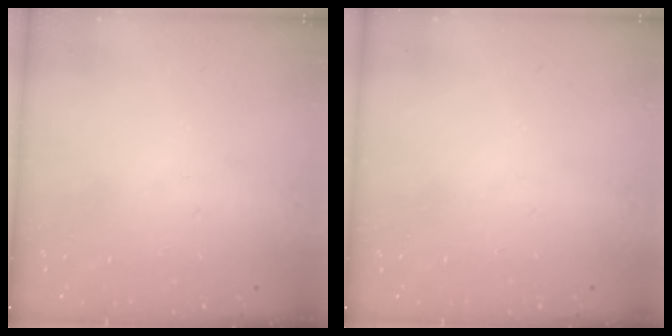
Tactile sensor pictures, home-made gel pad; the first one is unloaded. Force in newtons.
{"total": 0.0}